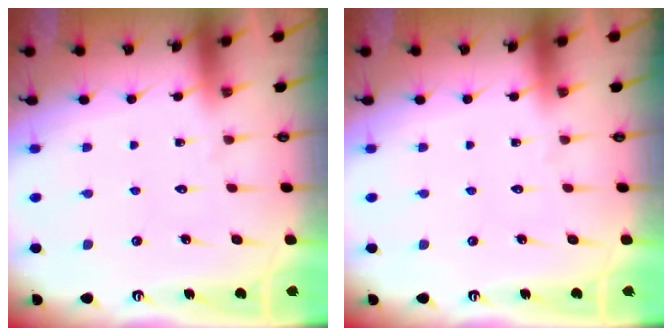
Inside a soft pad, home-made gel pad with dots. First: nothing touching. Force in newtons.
{"total": 0.0}